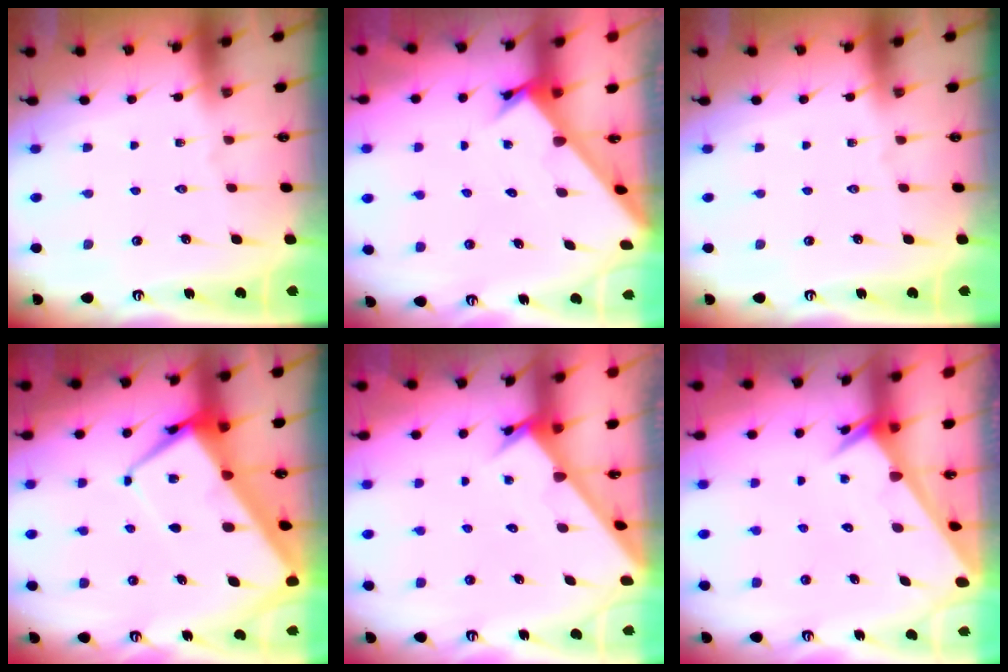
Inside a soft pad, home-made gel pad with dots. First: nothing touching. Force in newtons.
{"total": 2.3, "press": 2.3, "slide": 0.1}
{"total": 0.0}
{"total": 11.3, "press": 11.2, "slide": 1.0}
{"total": 2.8, "press": 2.8, "slide": 0.1}
{"total": 2.4, "press": 2.4, "slide": 0.1}